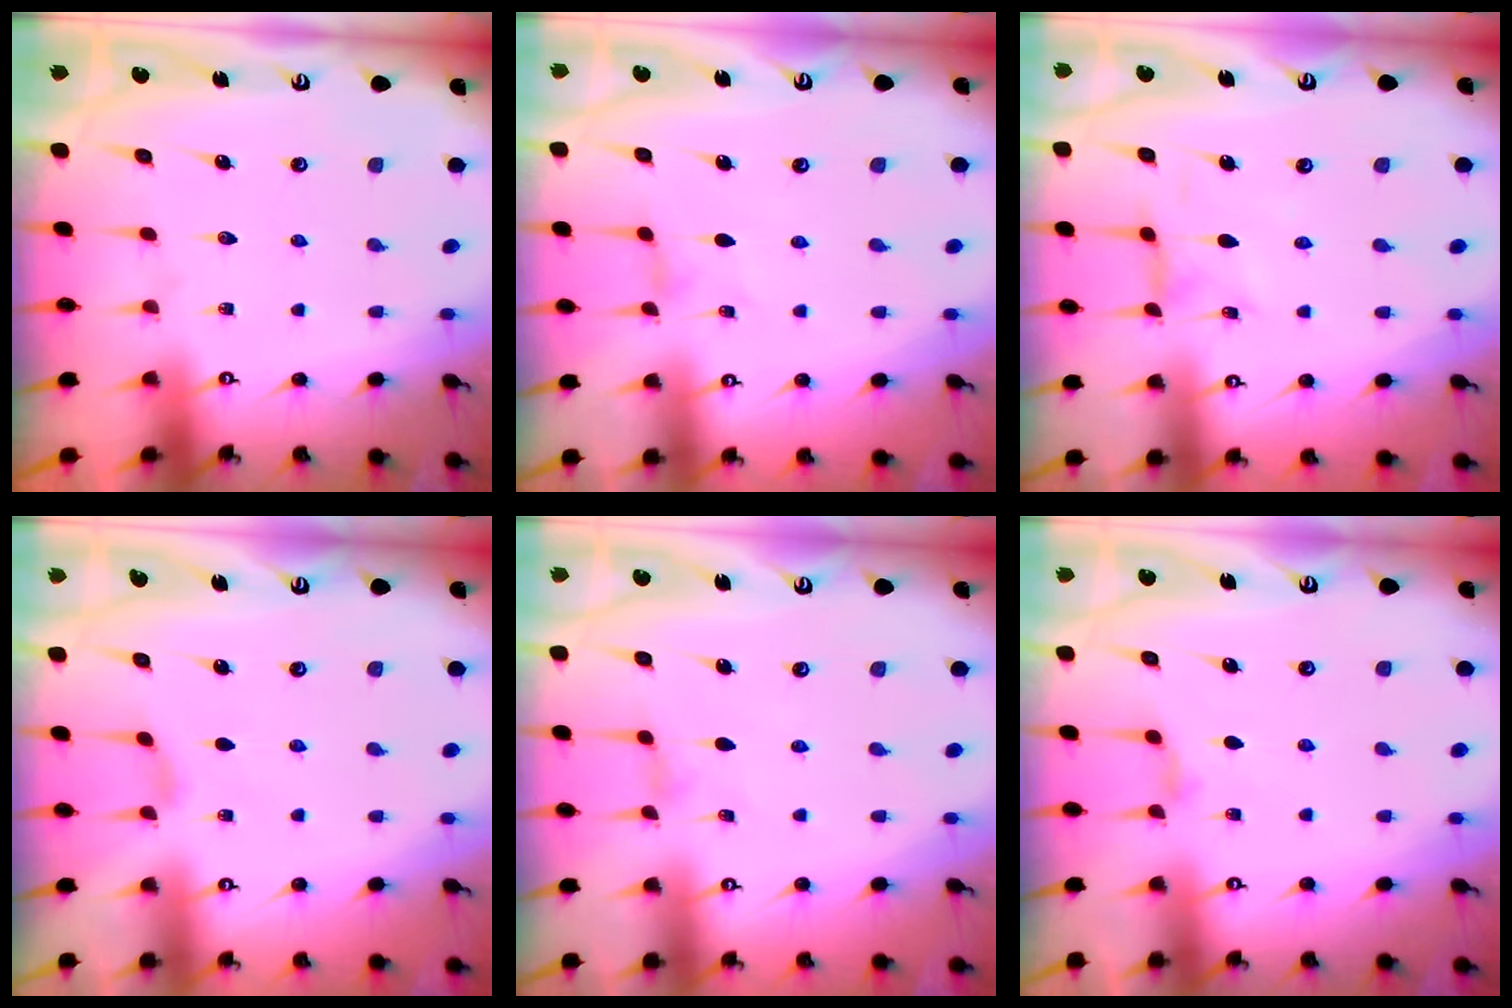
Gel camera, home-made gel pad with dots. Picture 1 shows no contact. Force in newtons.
{"total": 0.0}
{"total": 0.9, "press": 0.9, "slide": 0.2}
{"total": 2.4, "press": 2.3, "slide": 0.6}
{"total": 1.1, "press": 1.1, "slide": 0.2}
{"total": 2.3, "press": 2.3, "slide": 0.4}